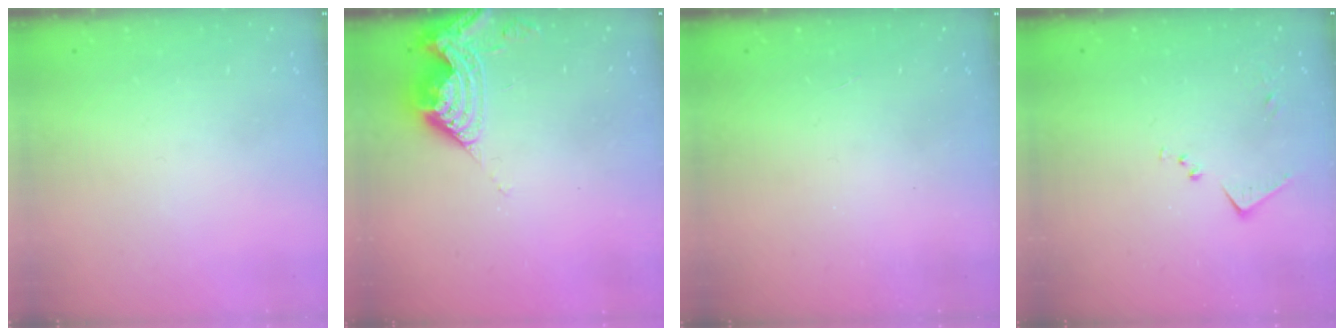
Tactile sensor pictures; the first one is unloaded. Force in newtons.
{"total": 9.6, "press": 9.5, "slide": 1.4}
{"total": 2.1, "press": 2.1, "slide": 0.4}
{"total": 6.9, "press": 6.9, "slide": 0.5}